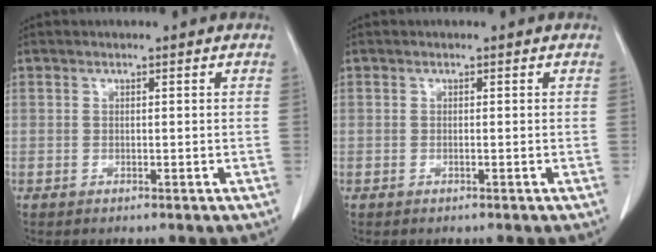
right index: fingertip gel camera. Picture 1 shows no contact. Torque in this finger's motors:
{"motor_torque": [0.16, 0.00, 0.03, 0.01]}